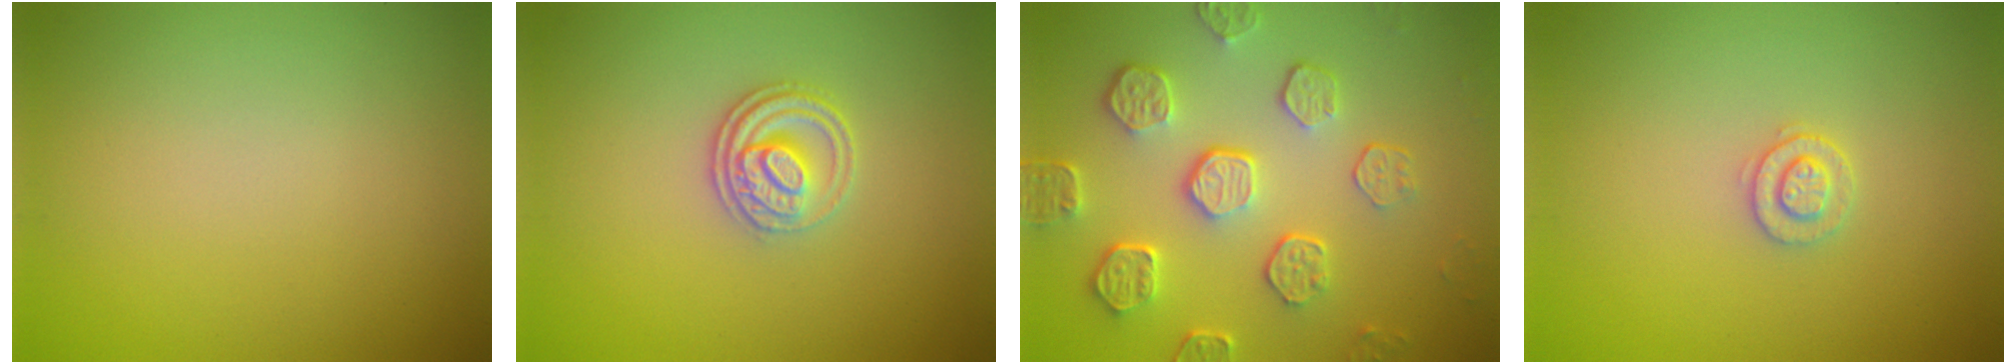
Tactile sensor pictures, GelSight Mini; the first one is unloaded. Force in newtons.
{"total": 2.7, "press": 2.5, "slide": 0.9}
{"total": 5.8, "press": 4.2, "slide": 4.0}
{"total": 1.8, "press": 1.8, "slide": 0.4}